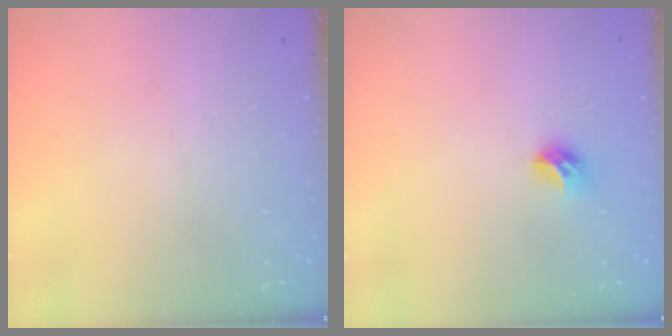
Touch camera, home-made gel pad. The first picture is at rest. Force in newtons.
{"total": 7.5, "press": 7.4, "slide": 0.7}